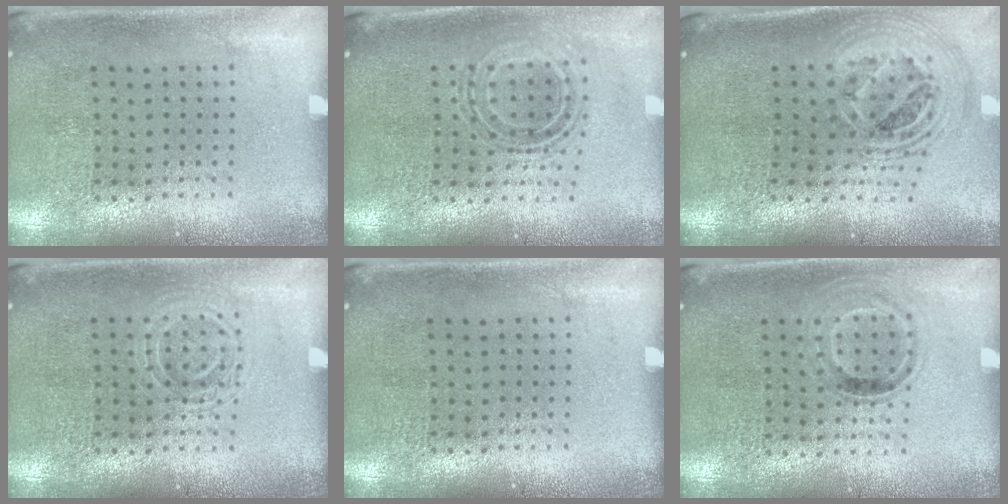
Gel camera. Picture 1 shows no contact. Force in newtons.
{"total": 0.9, "press": 0.8, "slide": 0.3}
{"total": 2.4, "press": 1.8, "slide": 1.6}
{"total": 1.7, "press": 1.7, "slide": 0.4}
{"total": 0.0}
{"total": 0.8, "press": 0.7, "slide": 0.4}